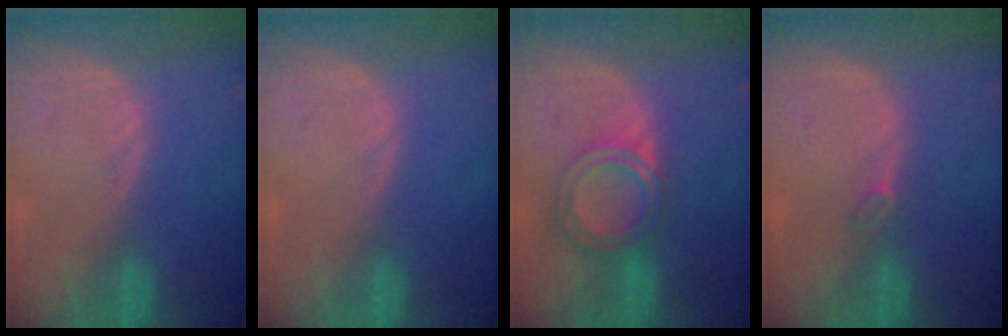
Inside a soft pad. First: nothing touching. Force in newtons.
{"total": 0.0}
{"total": 5.9, "press": 5.4, "slide": 2.4}
{"total": 1.2, "press": 1.2, "slide": 0.2}